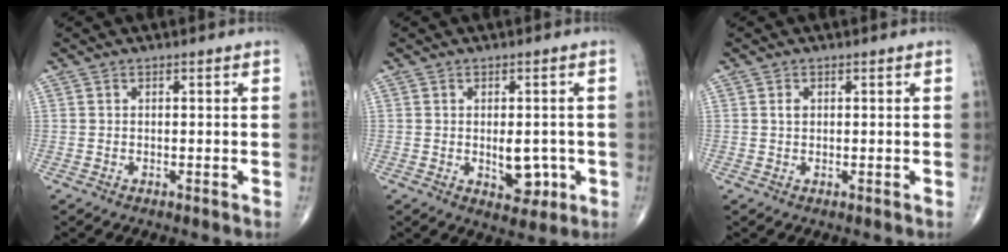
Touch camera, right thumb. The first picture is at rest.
{"total": 5.9, "force": [-1.0, 3.4, 4.8], "torque": [-0.038, -0.004, -0.006]}
{"total": 1.1, "force": [0.3, 0.8, 0.7], "torque": [-0.011, 0.002, 0.005]}